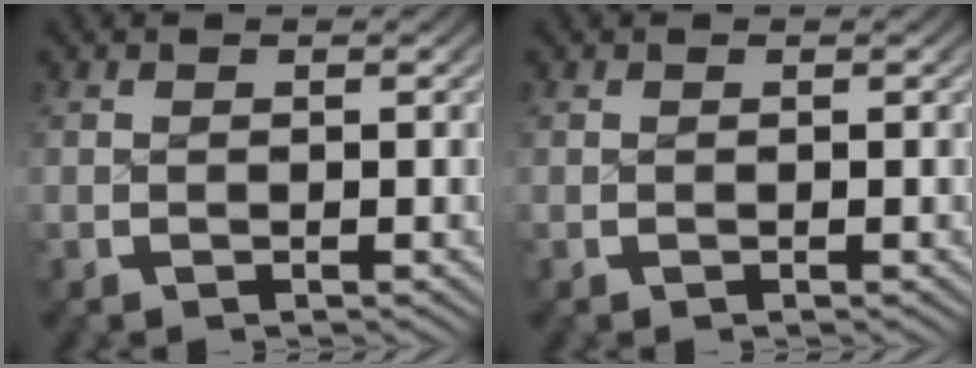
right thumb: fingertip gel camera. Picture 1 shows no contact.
{"total": 0.0}